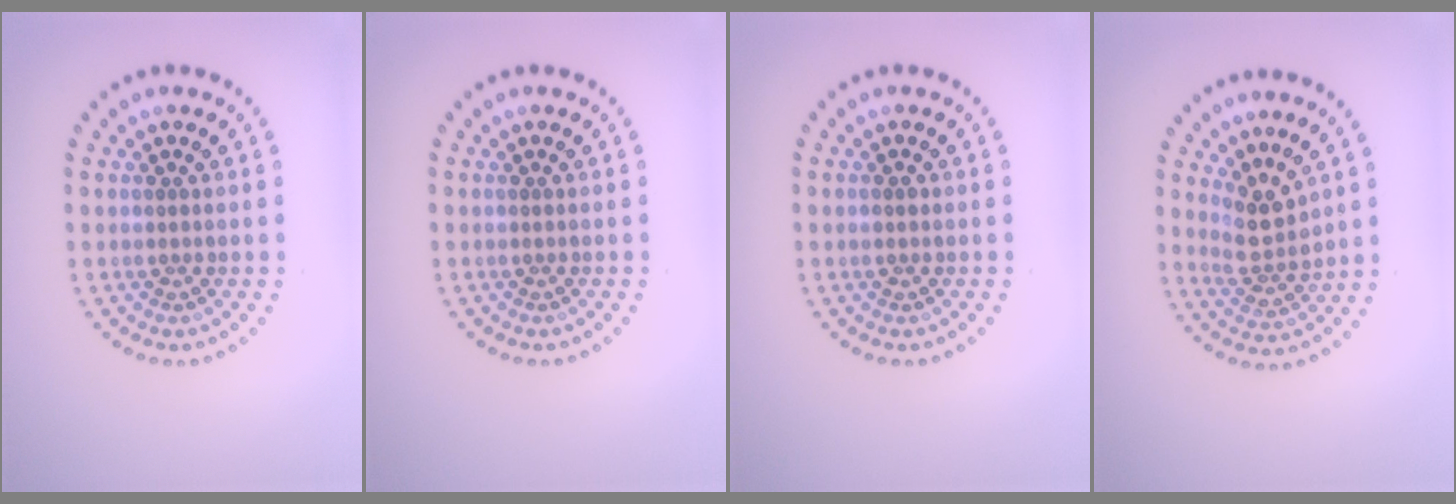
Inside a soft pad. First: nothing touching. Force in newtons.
{"total": 0.0}
{"total": 0.9, "press": 0.9, "slide": 0.1}
{"total": 2.8, "press": 2.4, "slide": 1.5}